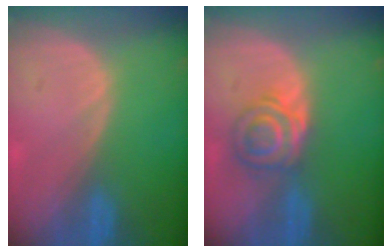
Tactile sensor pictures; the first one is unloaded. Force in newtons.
{"total": 5.7, "press": 5.4, "slide": 2.0}